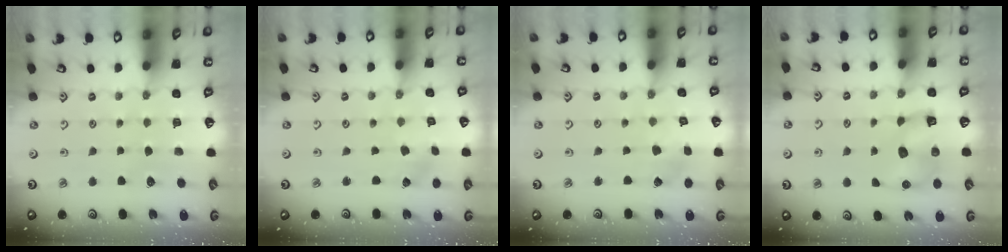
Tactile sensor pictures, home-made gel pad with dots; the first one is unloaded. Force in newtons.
{"total": 0.6, "press": 0.6, "slide": 0.1}
{"total": 2.2, "press": 2.2, "slide": 0.3}
{"total": 8.0, "press": 7.9, "slide": 0.5}